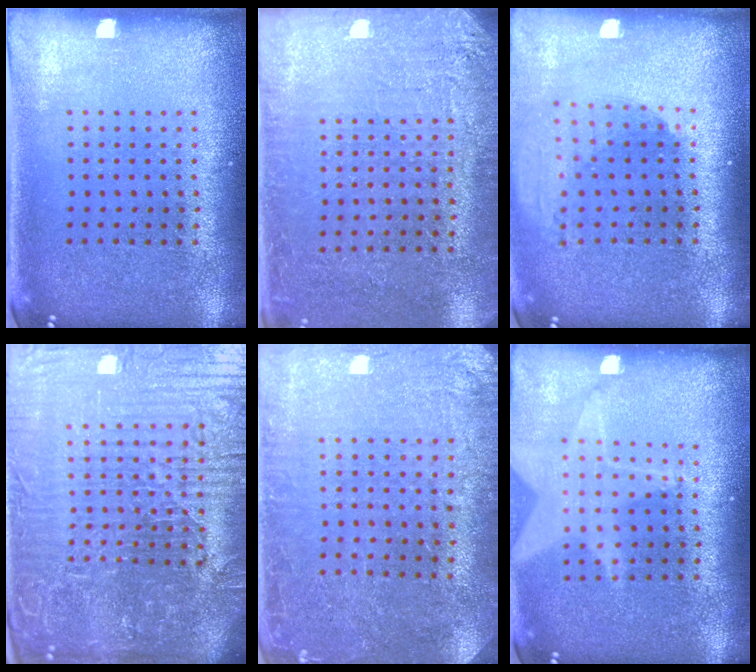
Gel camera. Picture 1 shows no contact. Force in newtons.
{"total": 2.9, "press": 2.7, "slide": 1.0}
{"total": 1.9, "press": 1.5, "slide": 1.2}
{"total": 8.0, "press": 7.1, "slide": 3.6}
{"total": 0.7, "press": 0.7, "slide": 0.2}
{"total": 1.8, "press": 1.5, "slide": 1.1}